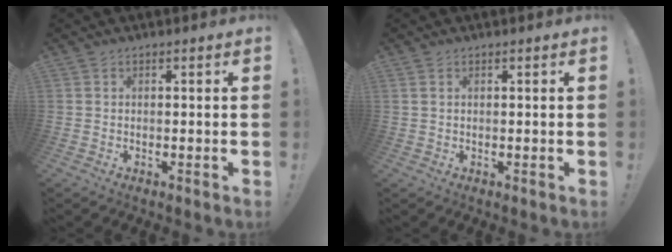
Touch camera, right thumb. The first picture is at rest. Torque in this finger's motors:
{"motor_torque": [-0.19, -0.17, 0.21, -0.10, 0.08]}